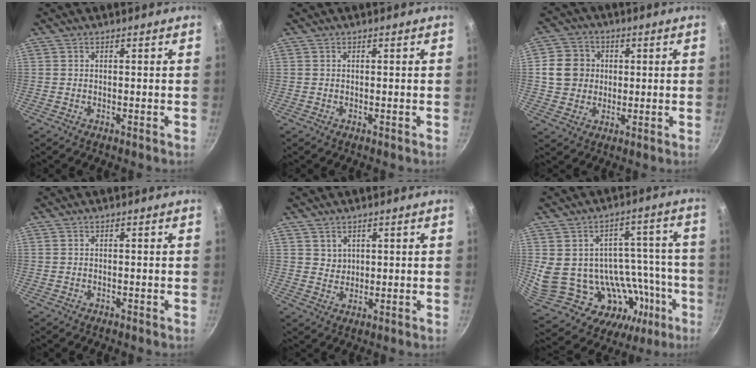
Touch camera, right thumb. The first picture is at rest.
{"total": 0.0}
{"total": 8.4, "force": [1.0, 7.7, 3.1], "torque": [-0.023, 0.010, 0.013]}
{"total": 0.0}
{"total": 2.5, "force": [1.3, 2.1, 0.5], "torque": [0.008, -0.003, 0.026]}
{"total": 25.4, "force": [-6.2, 17.9, 17.0], "torque": [-0.232, 0.038, -0.051]}